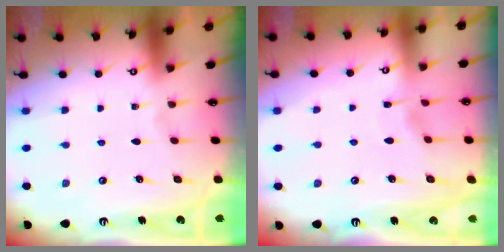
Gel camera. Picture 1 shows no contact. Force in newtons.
{"total": 3.0, "press": 3.0, "slide": 0.4}